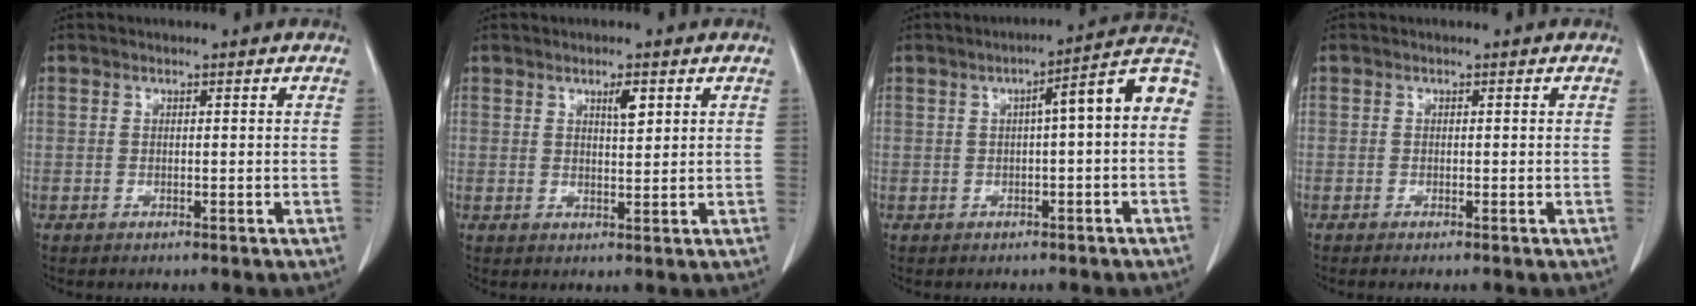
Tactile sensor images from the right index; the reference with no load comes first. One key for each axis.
{"total": 2.7, "fx": 1.4, "fy": 0.6, "fz": 2.2, "tx": -0.040, "ty": -0.003, "tz": 0.024}
{"total": 8.6, "fx": 0.8, "fy": 0.8, "fz": 8.5, "tx": -0.113, "ty": 0.033, "tz": 0.003}
{"total": 0.5, "fx": -0.4, "fy": -0.1, "fz": 0.3, "tx": -0.008, "ty": -0.001, "tz": -0.007}